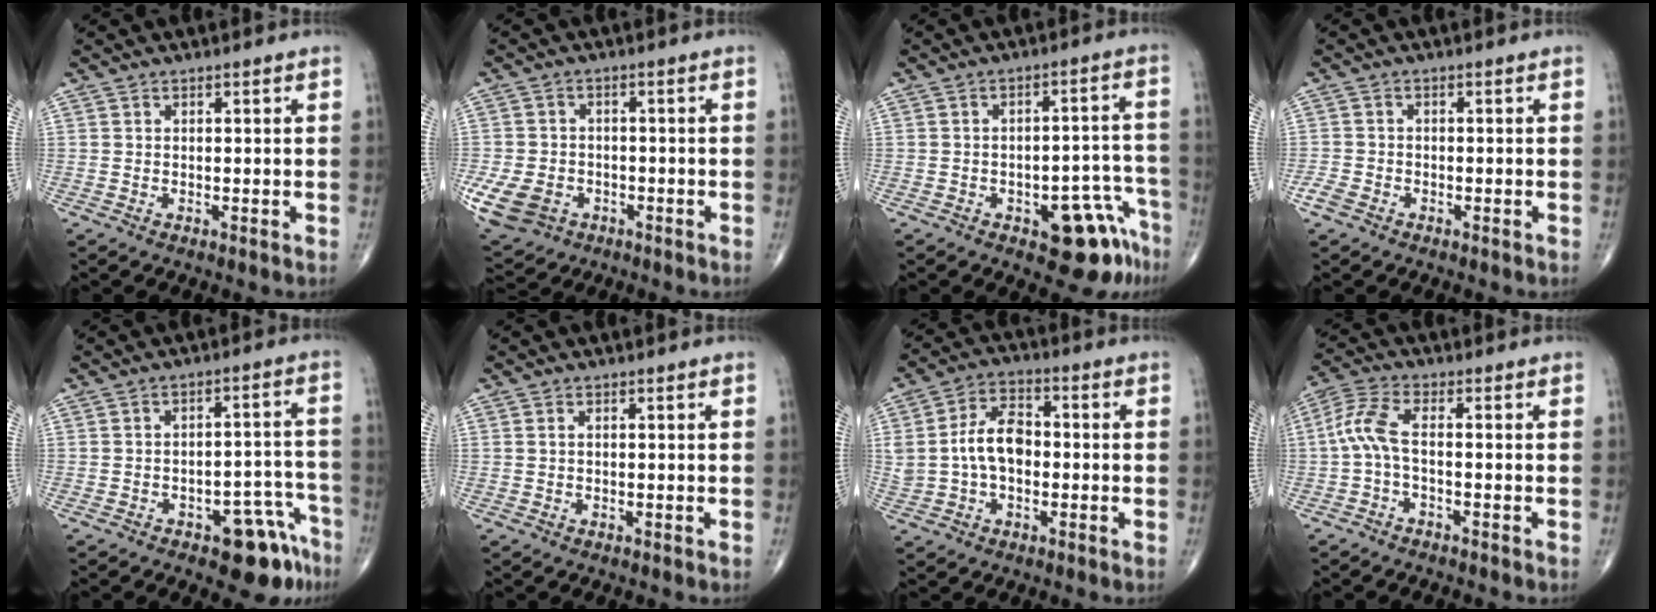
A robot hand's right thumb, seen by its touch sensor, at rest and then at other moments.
{"total": 9.6, "force": [-3.6, 7.3, 5.0], "torque": [-0.107, 0.011, -0.053]}
{"total": 10.3, "force": [-5.9, 4.5, 7.1], "torque": [-0.044, 0.051, -0.069]}
{"total": 2.4, "force": [-1.5, 1.6, 1.0], "torque": [-0.022, 0.005, -0.029]}
{"total": 9.0, "force": [-5.6, 4.0, 5.8], "torque": [-0.038, 0.047, -0.068]}
{"total": 0.5, "force": [0.1, 0.3, 0.4], "torque": [-0.011, 0.004, 0.004]}
{"total": 10.1, "force": [-0.3, 6.5, 7.8], "torque": [-0.141, 0.028, -0.010]}
{"total": 5.9, "force": [-0.9, 1.8, 5.5], "torque": [-0.141, 0.024, -0.026]}